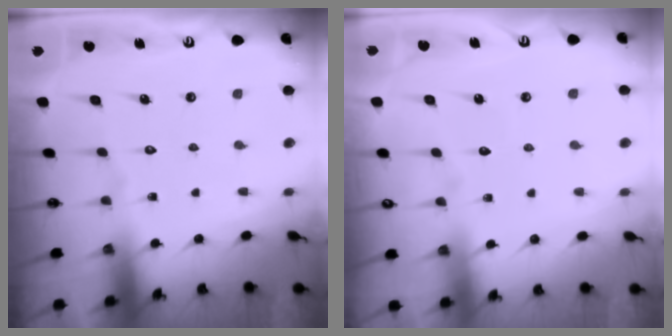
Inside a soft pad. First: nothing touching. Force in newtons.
{"total": 2.8, "press": 2.8, "slide": 0.2}